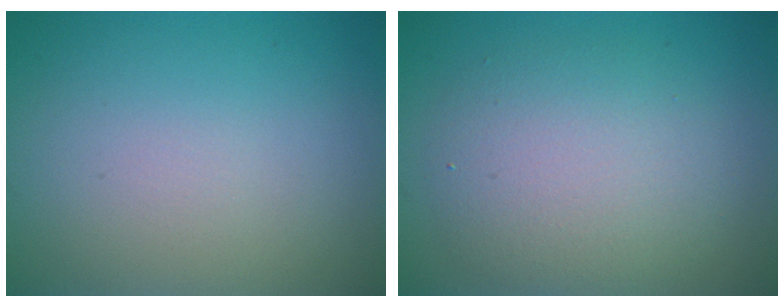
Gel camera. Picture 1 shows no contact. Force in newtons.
{"total": 5.2, "press": 5.2, "slide": 0.1}